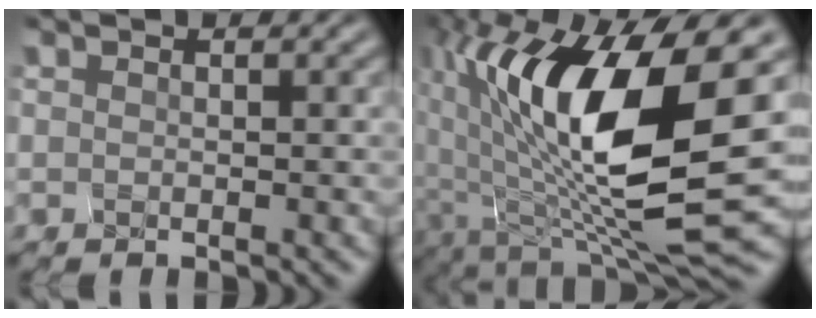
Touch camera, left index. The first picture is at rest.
{"total": 14.4, "force": [-0.1, 5.4, 13.4], "torque": [-0.266, -0.004, 0.013]}